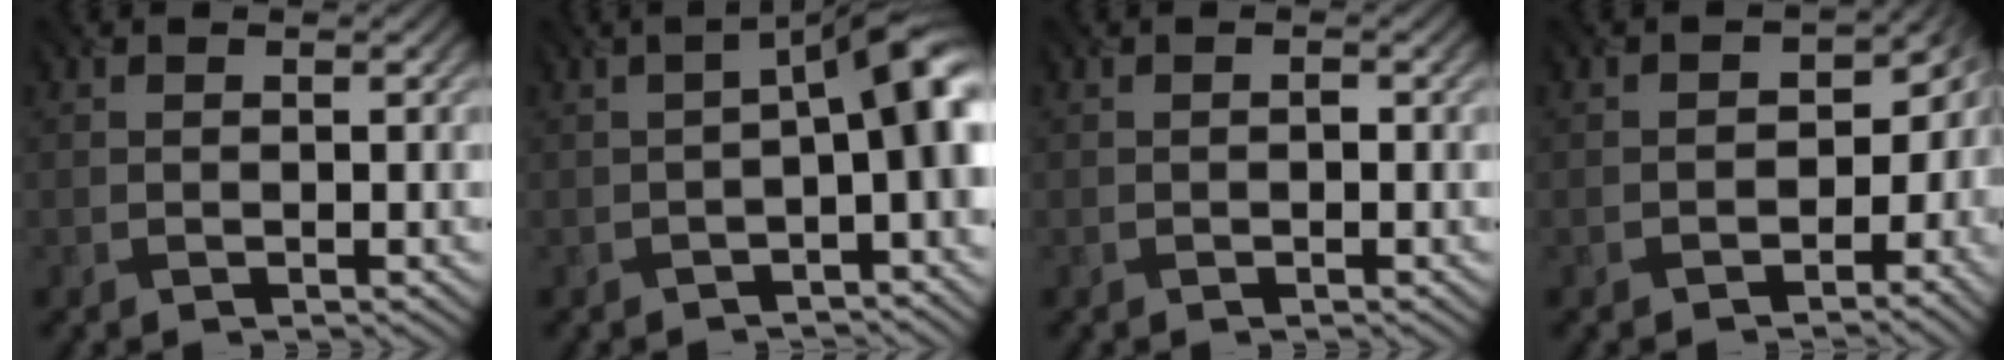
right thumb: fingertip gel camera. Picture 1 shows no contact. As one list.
[{"total": 5.8, "force": [-1.2, 1.8, 5.4], "torque": [-0.068, -0.001, -0.022]}, {"total": 0.6, "force": [-0.4, 0.4, 0.1], "torque": [-0.003, -0.004, -0.005]}, {"total": 4.8, "force": [-2.4, 3.7, 2.0], "torque": [-0.009, -0.022, -0.038]}]